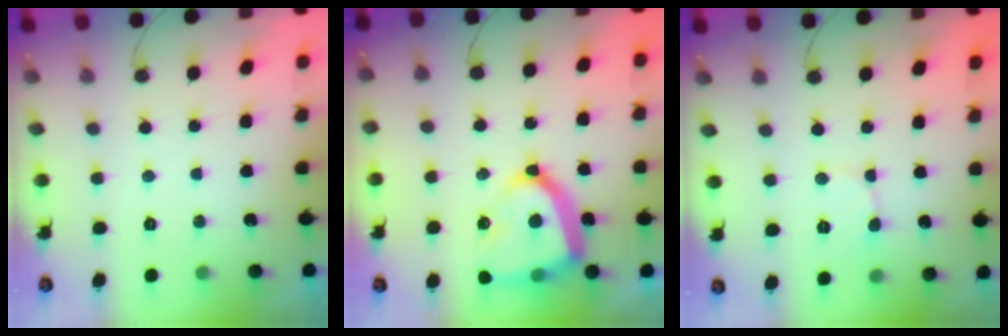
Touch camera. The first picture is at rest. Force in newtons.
{"total": 18.2, "press": 18.1, "slide": 1.7}
{"total": 2.5, "press": 2.5, "slide": 0.3}